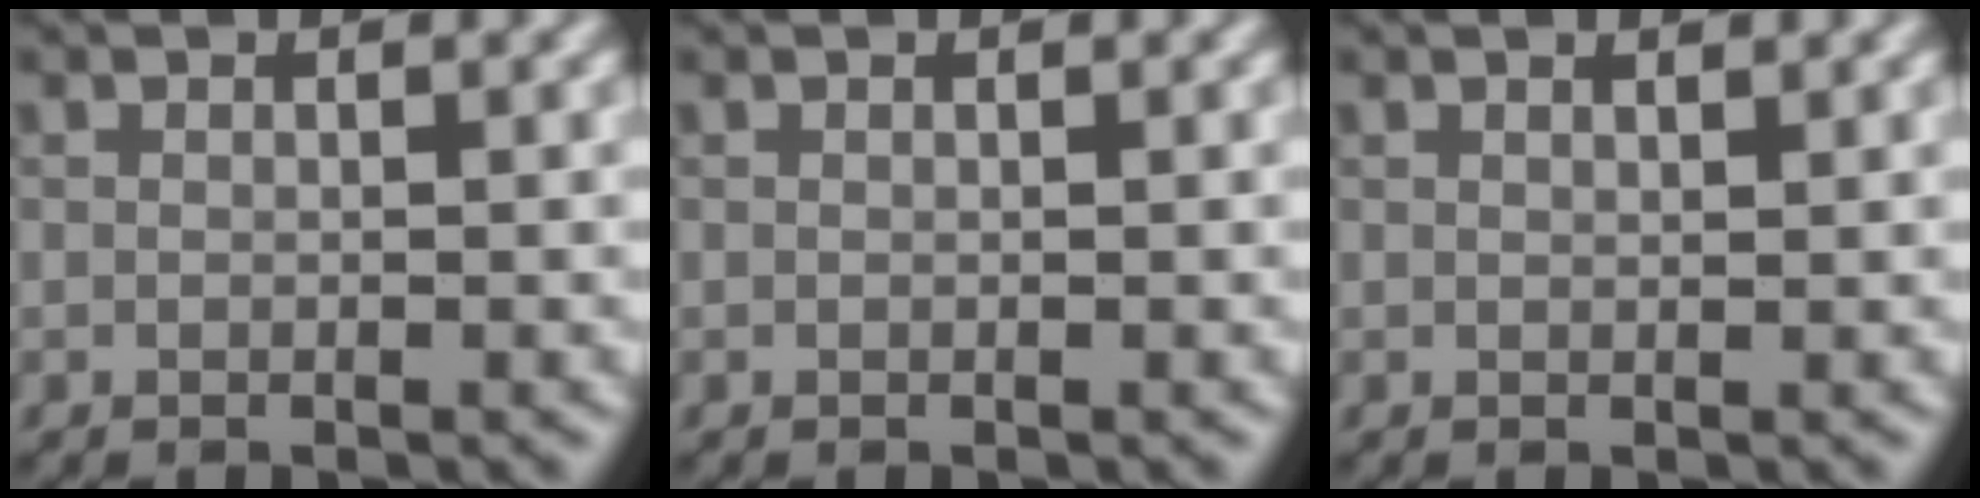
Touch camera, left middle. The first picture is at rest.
{"total": 0.0}
{"total": 1.3, "force": [1.0, 0.4, 0.7], "torque": [-0.010, 0.001, 0.006]}